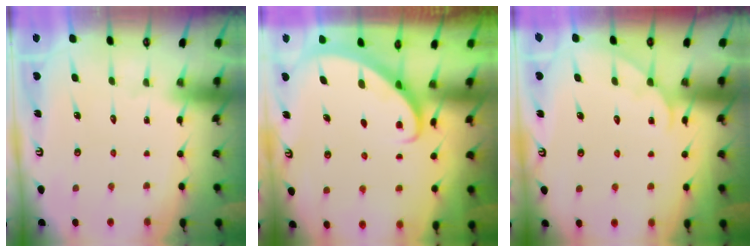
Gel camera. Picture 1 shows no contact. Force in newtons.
{"total": 2.9, "press": 2.9, "slide": 0.2}
{"total": 2.8, "press": 2.8, "slide": 0.3}